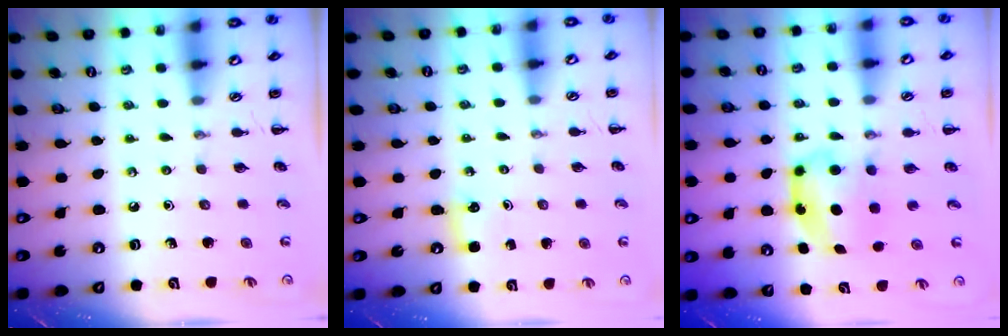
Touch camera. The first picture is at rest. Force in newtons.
{"total": 2.8, "press": 2.6, "slide": 0.9}
{"total": 6.1, "press": 6.1, "slide": 0.9}